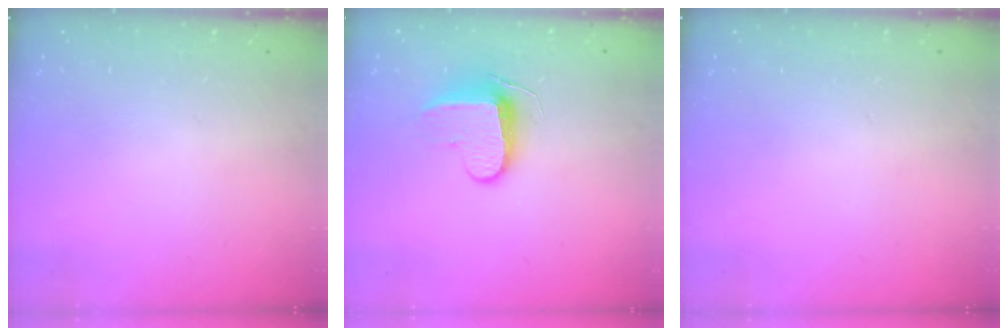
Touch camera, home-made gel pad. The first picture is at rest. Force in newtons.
{"total": 9.1, "press": 9.1, "slide": 0.8}
{"total": 0.0}